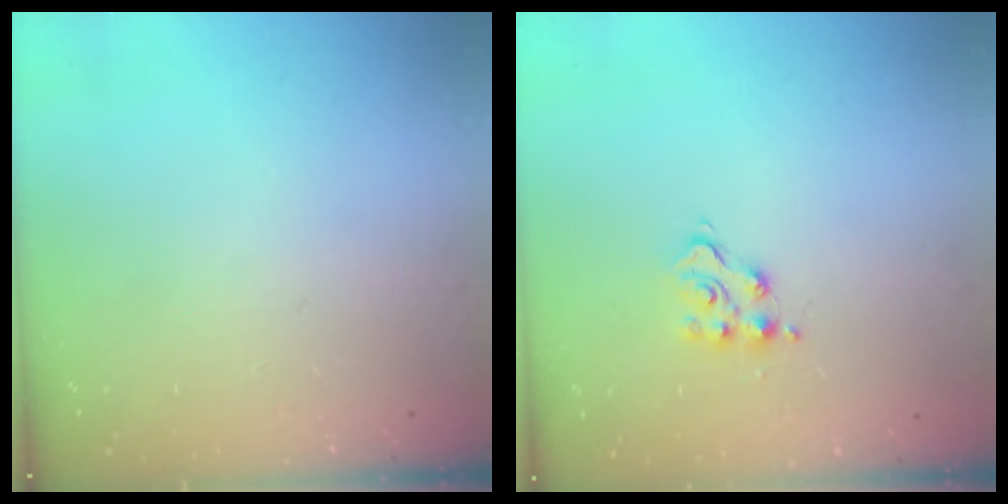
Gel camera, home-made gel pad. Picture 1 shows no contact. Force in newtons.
{"total": 6.4, "press": 6.4, "slide": 0.4}